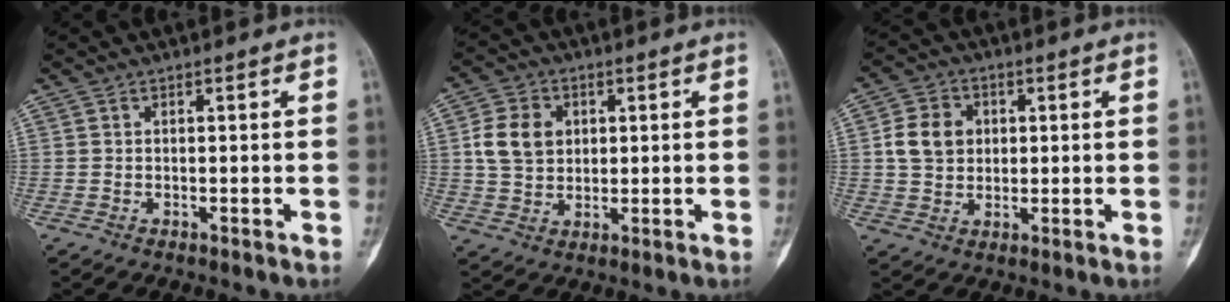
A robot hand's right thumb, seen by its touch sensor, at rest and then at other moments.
{"total": 8.3, "force": [1.7, 6.6, 4.8], "torque": [-0.074, 0.000, 0.033]}
{"total": 7.8, "force": [1.2, 6.4, 4.3], "torque": [-0.059, 0.003, 0.020]}